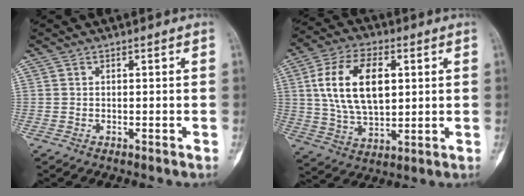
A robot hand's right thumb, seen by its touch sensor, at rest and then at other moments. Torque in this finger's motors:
{"motor_torque": [-0.02, 0.88, 0.69, -0.35, 0.44]}